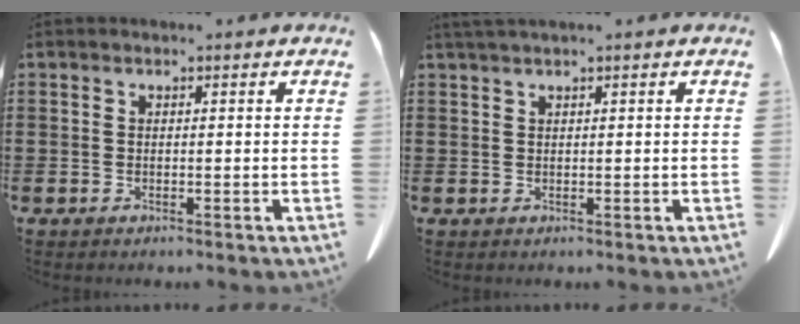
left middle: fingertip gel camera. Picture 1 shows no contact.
{"total": 1.0, "force": [0.8, -0.1, 0.6], "torque": [-0.012, 0.000, 0.016]}